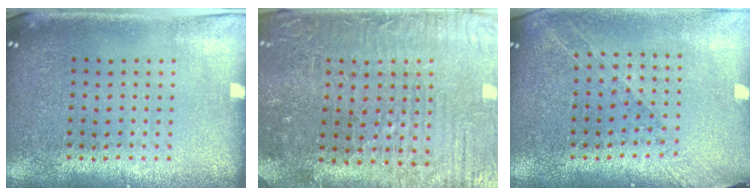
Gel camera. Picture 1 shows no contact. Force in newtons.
{"total": 2.0, "press": 1.9, "slide": 0.4}
{"total": 1.3, "press": 1.2, "slide": 0.3}